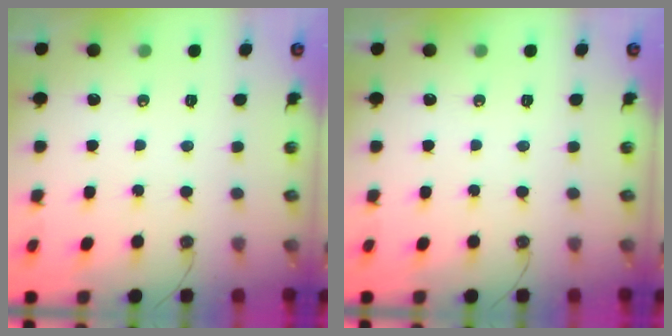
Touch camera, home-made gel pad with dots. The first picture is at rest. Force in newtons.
{"total": 0.0}